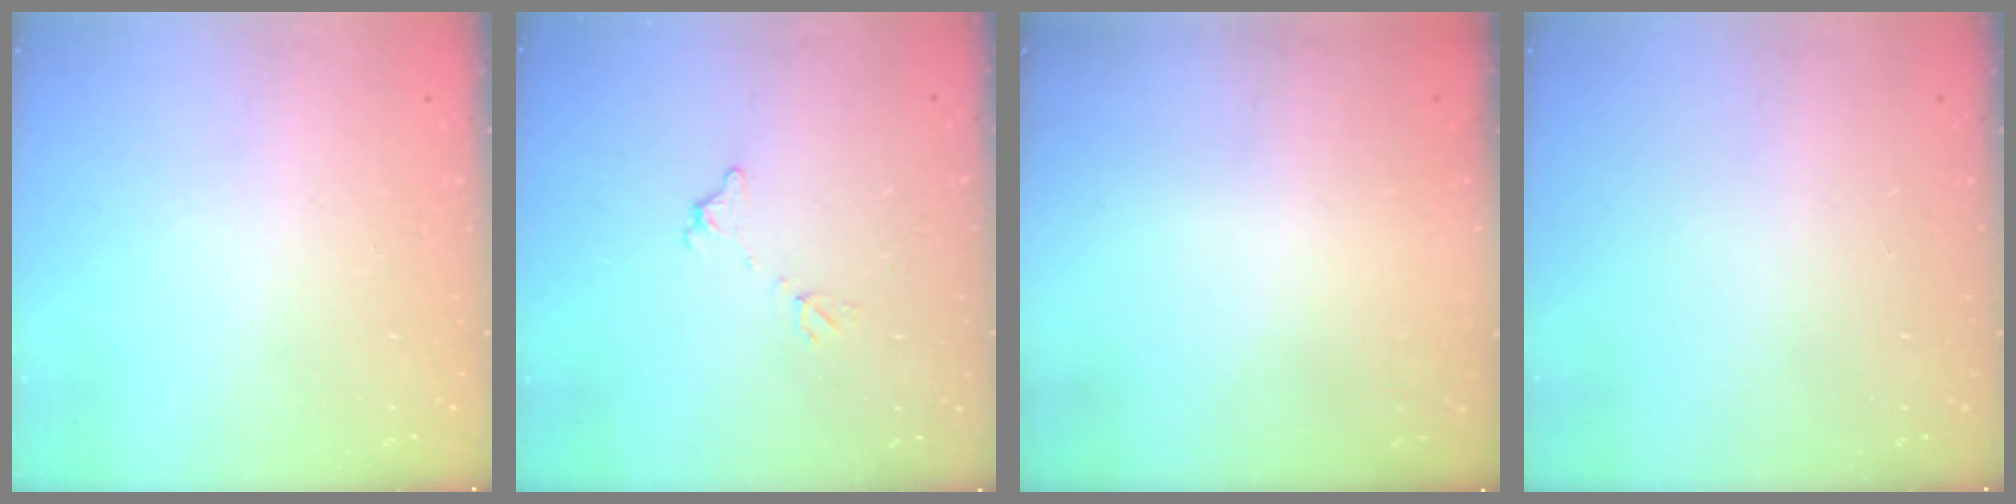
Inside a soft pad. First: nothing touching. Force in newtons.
{"total": 6.2, "press": 6.2, "slide": 0.3}
{"total": 3.2, "press": 3.0, "slide": 1.1}
{"total": 0.0}